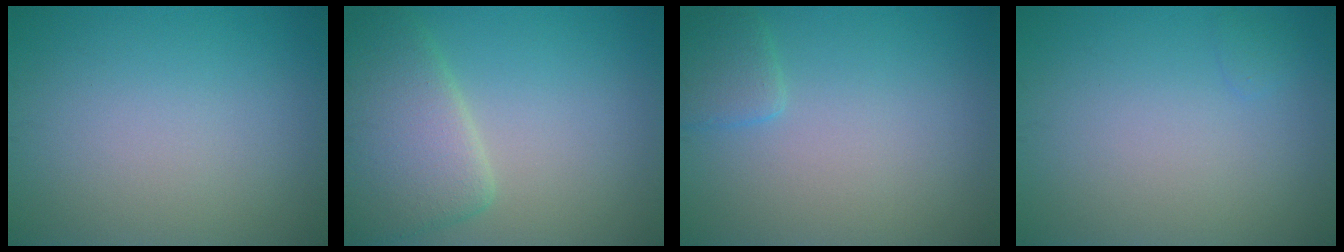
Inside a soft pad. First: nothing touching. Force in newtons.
{"total": 5.9, "press": 5.9, "slide": 0.5}
{"total": 1.7, "press": 1.7, "slide": 0.1}
{"total": 0.6, "press": 0.6, "slide": 0.0}